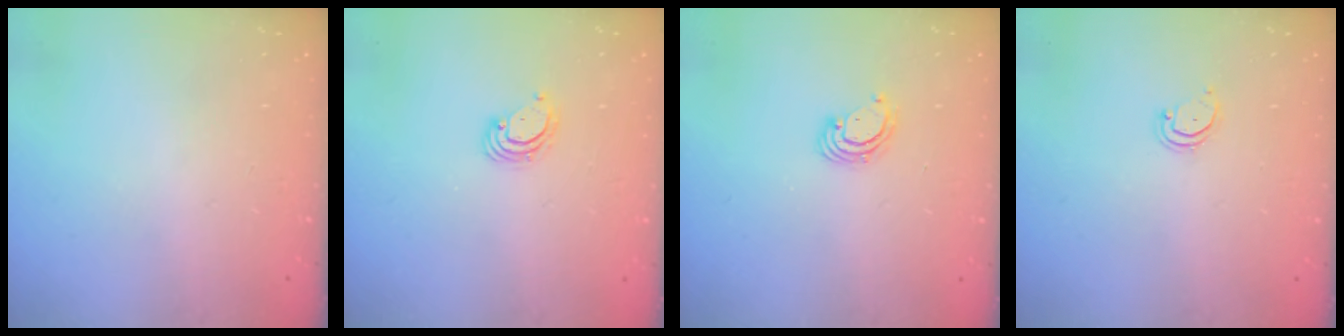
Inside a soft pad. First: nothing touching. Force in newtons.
{"total": 3.4, "press": 3.4, "slide": 0.2}
{"total": 3.5, "press": 3.5, "slide": 0.2}
{"total": 2.6, "press": 2.6, "slide": 0.2}